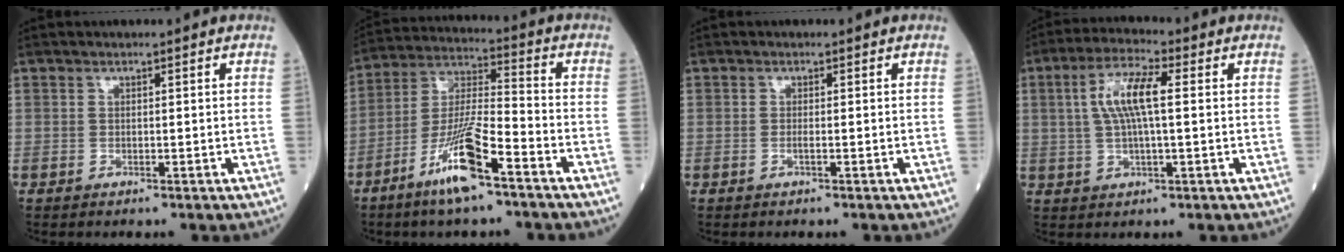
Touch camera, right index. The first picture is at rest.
{"total": 12.4, "force": [-7.1, 1.3, 10.1], "torque": [-0.203, -0.013, -0.137]}
{"total": 0.7, "force": [-0.3, 0.0, 0.6], "torque": [-0.014, 0.000, -0.007]}
{"total": 7.8, "force": [1.3, 1.6, 7.5], "torque": [-0.156, 0.015, 0.022]}